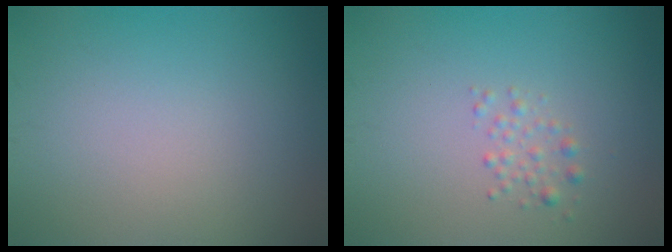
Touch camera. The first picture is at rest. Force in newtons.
{"total": 1.2, "press": 1.2, "slide": 0.0}